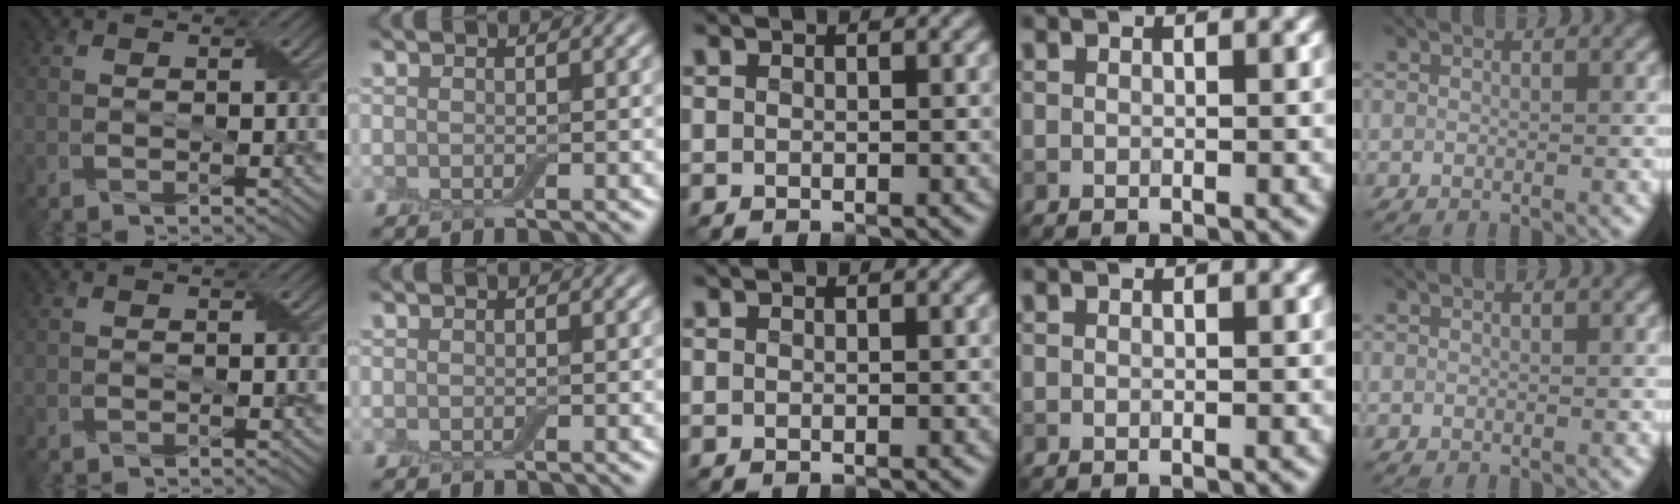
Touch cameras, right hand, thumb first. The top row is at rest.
{}